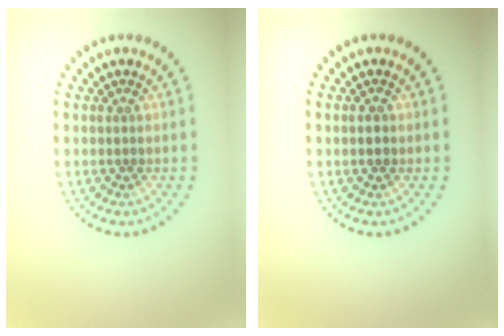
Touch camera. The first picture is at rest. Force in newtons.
{"total": 1.5, "press": 1.5, "slide": 0.1}